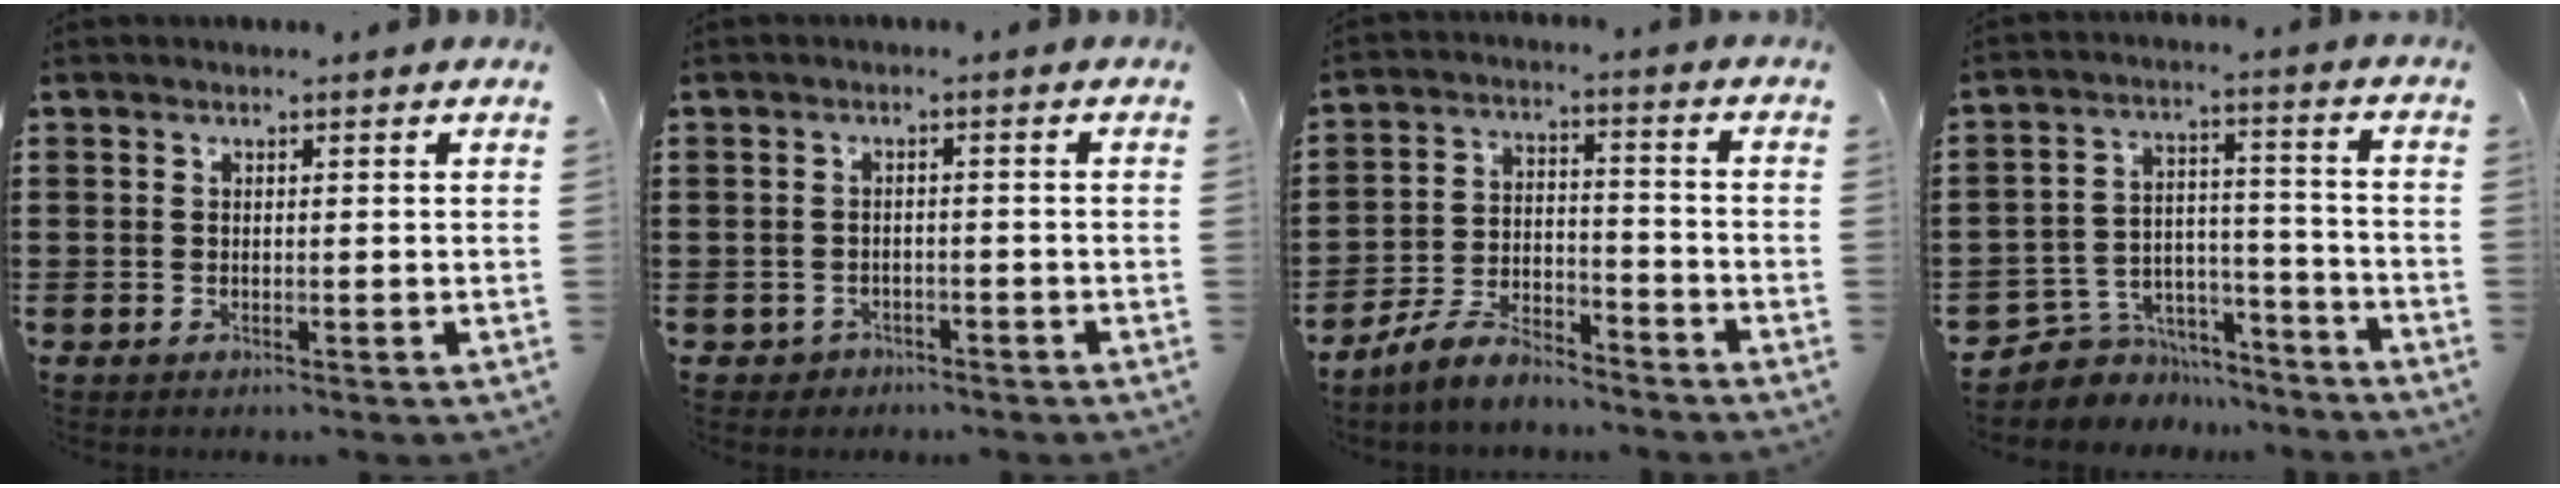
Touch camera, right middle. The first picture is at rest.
{"total": 1.5, "force": [-1.3, 0.8, 0.0], "torque": [-0.006, 0.002, -0.030]}
{"total": 6.7, "force": [-6.2, 1.5, 2.3], "torque": [-0.054, 0.007, -0.121]}
{"total": 5.5, "force": [-4.8, 2.8, 0.2], "torque": [-0.019, 0.012, -0.099]}